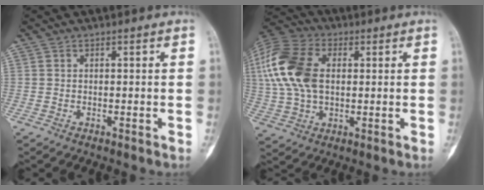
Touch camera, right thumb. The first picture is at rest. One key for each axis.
{"total": 18.0, "fx": 2.8, "fy": 11.5, "fz": 13.6, "tx": -0.303, "ty": 0.010, "tz": 0.049}